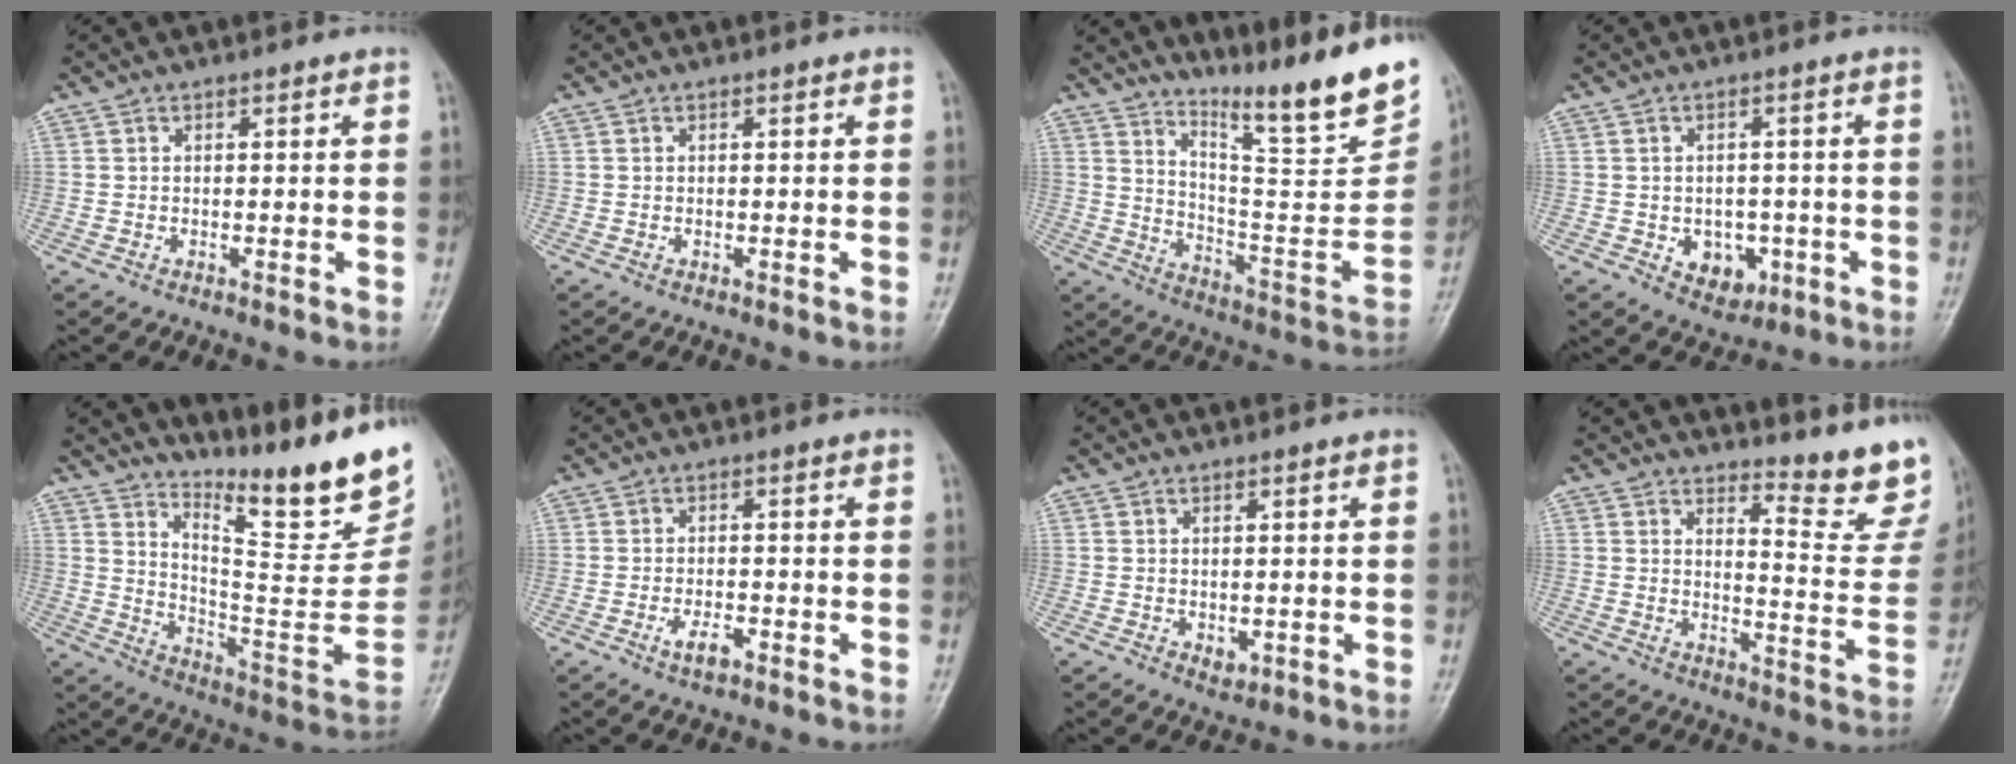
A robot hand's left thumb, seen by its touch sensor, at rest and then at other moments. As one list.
[{"total": 0.0}, {"total": 21.0, "force": [15.9, 2.3, 13.4], "torque": [-0.178, -0.118, 0.253]}, {"total": 6.2, "force": [-1.7, 4.8, 3.6], "torque": [-0.019, 0.008, -0.011]}, {"total": 21.5, "force": [16.7, 4.1, 12.9], "torque": [-0.157, -0.134, 0.254]}, {"total": 3.0, "force": [-1.5, 1.3, 2.2], "torque": [-0.041, 0.006, -0.026]}, {"total": 2.1, "force": [-0.2, 1.3, 1.6], "torque": [-0.016, -0.004, 0.005]}, {"total": 11.4, "force": [10.0, 2.0, 5.1], "torque": [-0.038, -0.120, 0.120]}]